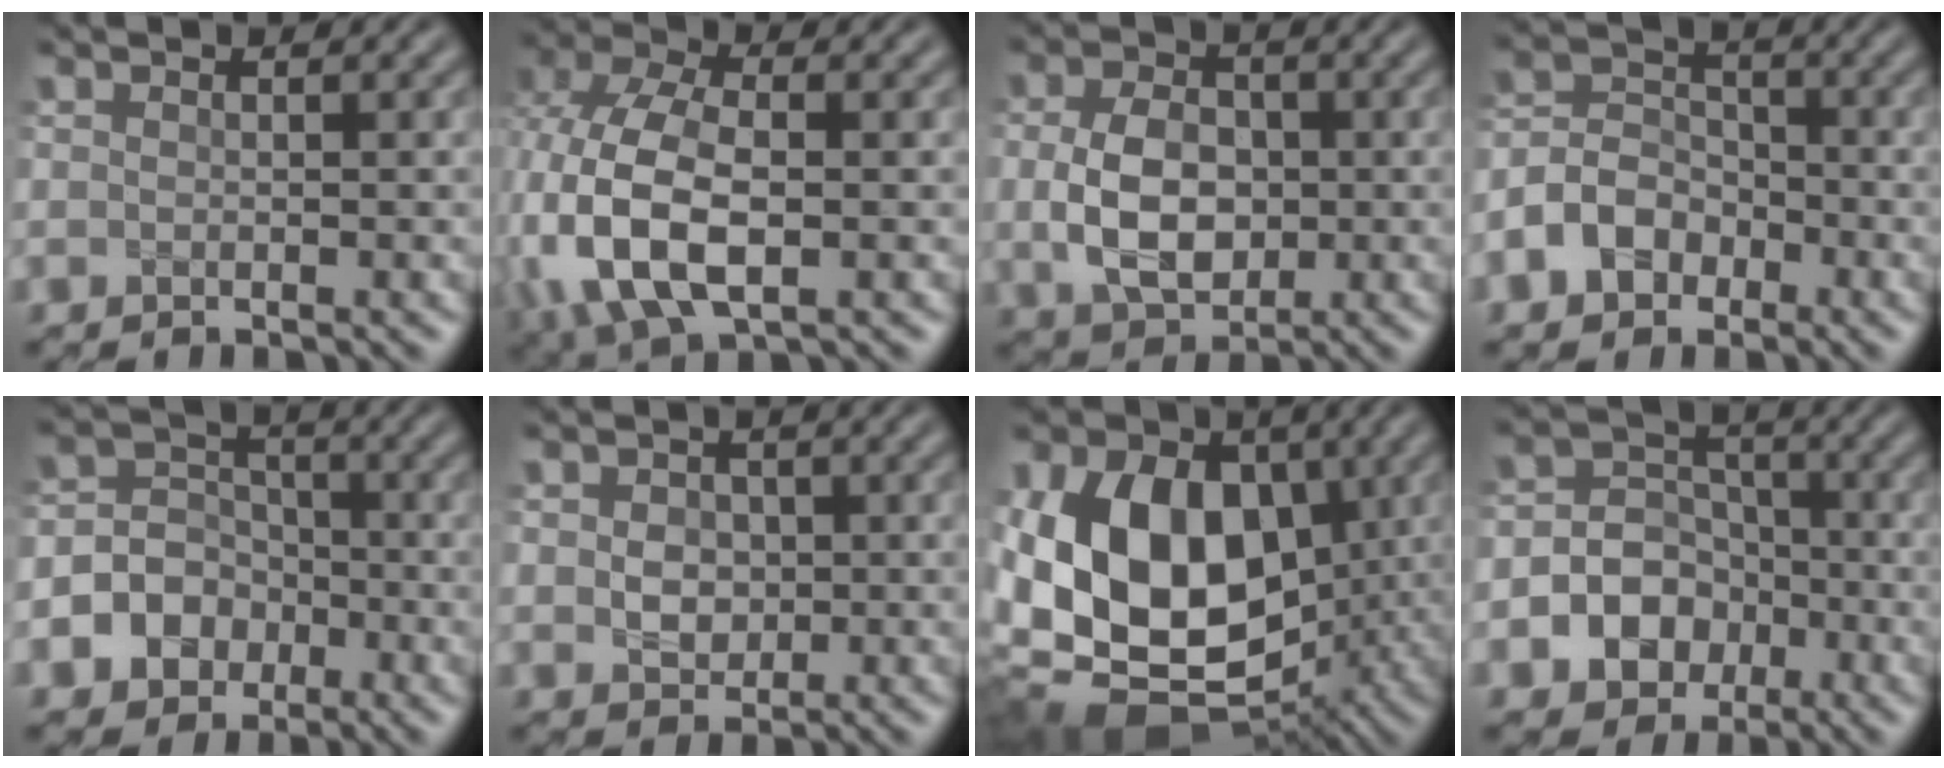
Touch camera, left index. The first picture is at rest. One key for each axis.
{"total": 11.5, "fx": -1.7, "fy": 7.0, "fz": 9.0, "tx": -0.226, "ty": -0.013, "tz": -0.033}
{"total": 5.8, "fx": -0.3, "fy": 4.1, "fz": 4.1, "tx": -0.087, "ty": -0.006, "tz": -0.005}
{"total": 4.5, "fx": -2.2, "fy": 3.3, "fz": 2.1, "tx": -0.037, "ty": 0.005, "tz": -0.051}
{"total": 5.4, "fx": -1.9, "fy": 4.8, "fz": 1.6, "tx": -0.016, "ty": 0.008, "tz": -0.060}
{"total": 2.5, "fx": 0.1, "fy": 2.1, "fz": 1.4, "tx": -0.026, "ty": -0.001, "tz": -0.001}
{"total": 15.8, "fx": 0.4, "fy": 10.9, "fz": 11.3, "tx": -0.205, "ty": -0.013, "tz": 0.003}
{"total": 6.3, "fx": -2.1, "fy": 5.5, "fz": 2.3, "tx": -0.024, "ty": 0.010, "tz": -0.063}